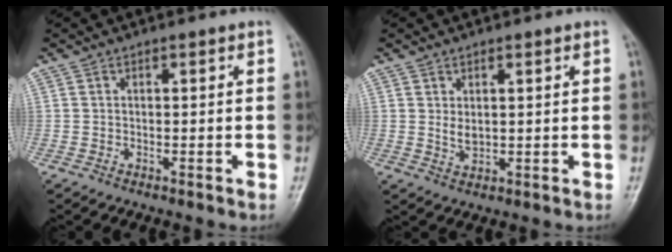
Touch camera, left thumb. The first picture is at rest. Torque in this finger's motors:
{"motor_torque": [0.07, 0.28, 0.53, -0.18, -0.02]}